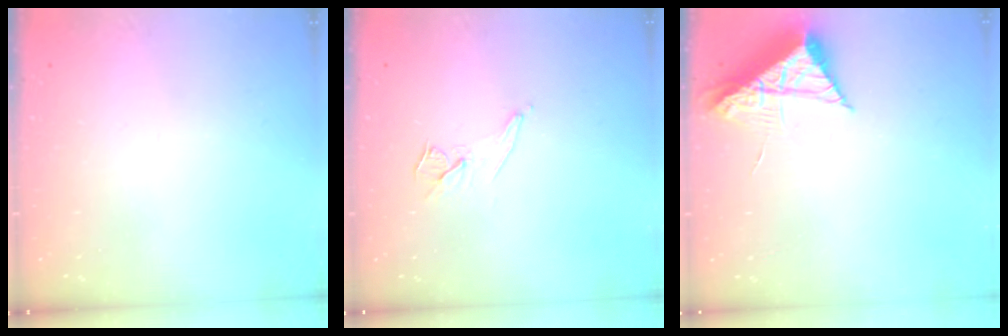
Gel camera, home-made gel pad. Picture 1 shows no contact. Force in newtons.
{"total": 7.4, "press": 6.8, "slide": 3.1}
{"total": 9.4, "press": 9.4, "slide": 0.5}